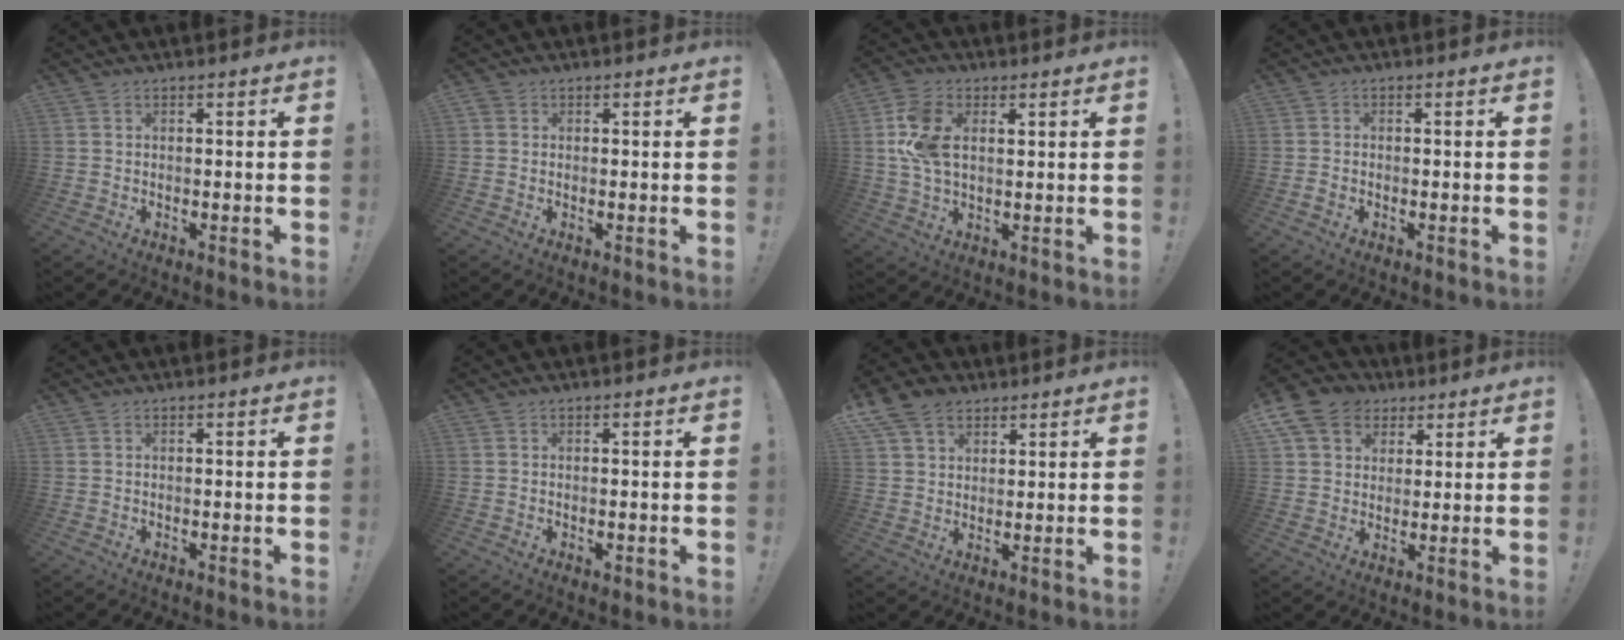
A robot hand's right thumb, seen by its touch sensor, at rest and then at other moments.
{"total": 0.9, "force": [0.3, 0.9, 0.3], "torque": [-0.002, 0.001, 0.006]}
{"total": 10.8, "force": [2.8, 6.8, 7.9], "torque": [-0.159, -0.002, 0.052]}
{"total": 1.4, "force": [-0.9, 0.7, 0.8], "torque": [-0.020, 0.008, -0.014]}
{"total": 0.0}
{"total": 0.7, "force": [-0.3, 0.4, 0.4], "torque": [-0.014, 0.005, -0.003]}
{"total": 9.6, "force": [5.4, 7.0, 3.8], "torque": [-0.060, -0.020, 0.107]}
{"total": 11.8, "force": [5.1, 9.6, 4.6], "torque": [-0.066, -0.023, 0.106]}